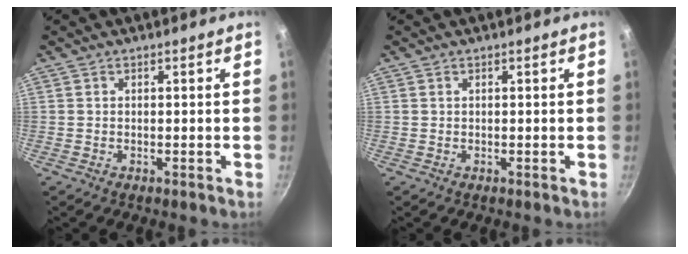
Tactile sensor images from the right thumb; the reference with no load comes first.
{"total": 0.0}